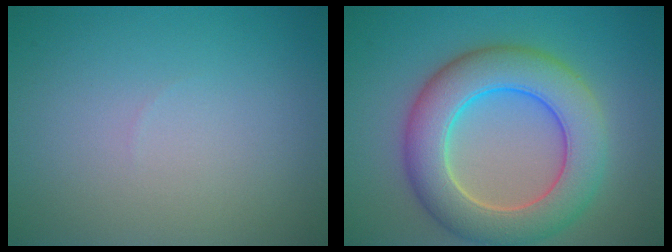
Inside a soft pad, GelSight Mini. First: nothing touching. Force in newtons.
{"total": 8.6, "press": 8.6, "slide": 0.4}